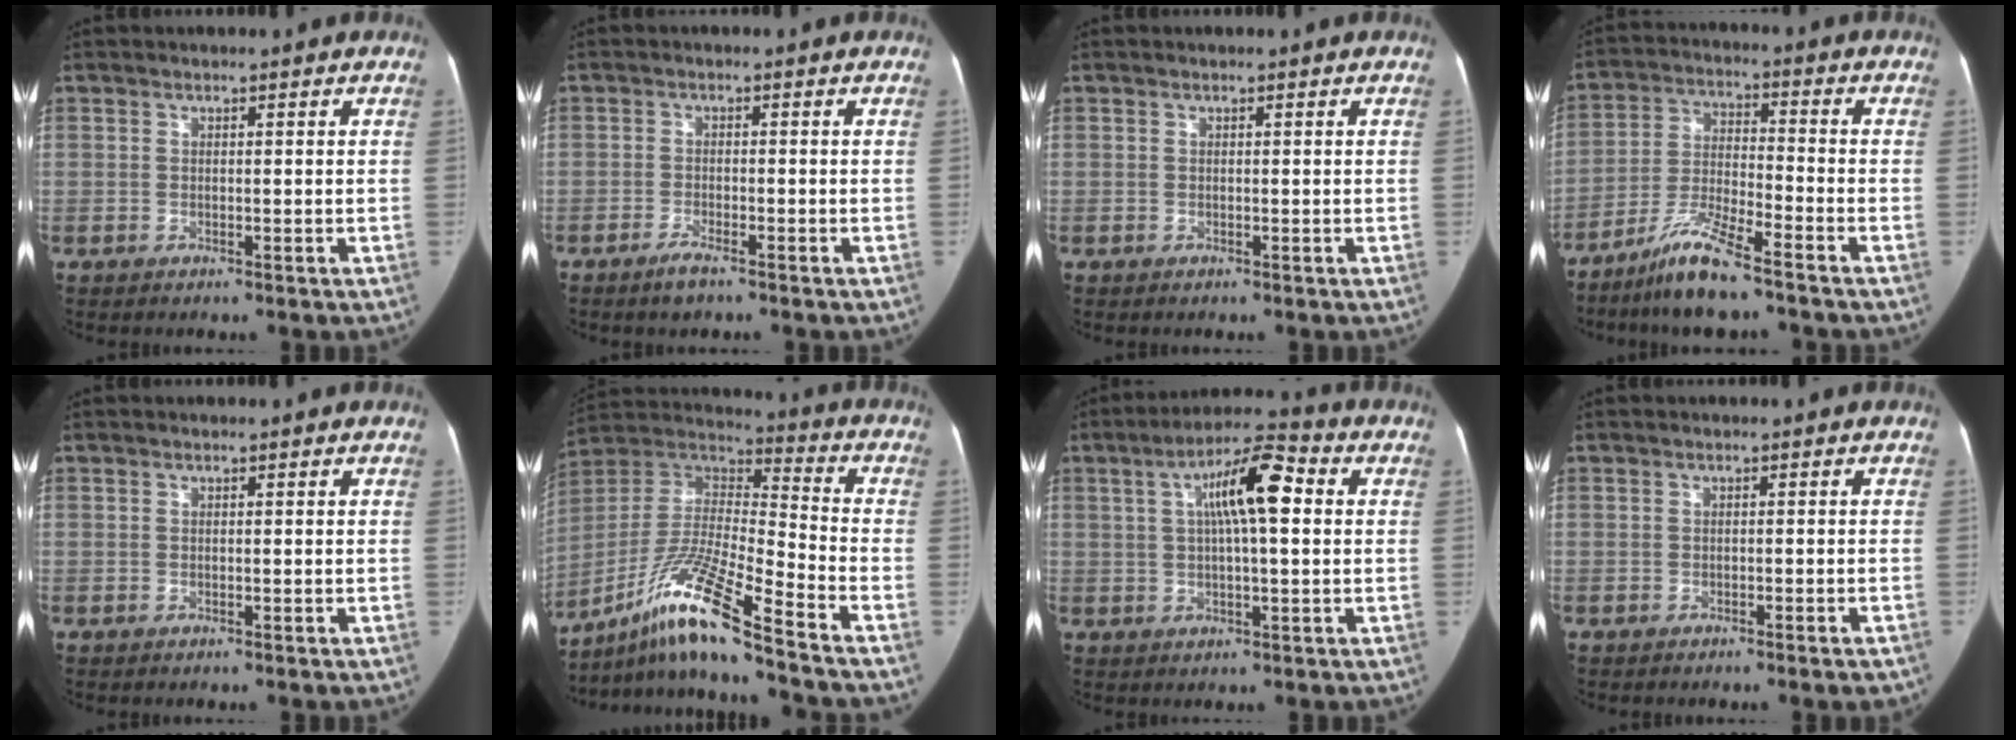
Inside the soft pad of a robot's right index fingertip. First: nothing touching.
{"total": 1.8, "force": [-1.5, 0.2, 1.1], "torque": [-0.029, -0.003, -0.025]}
{"total": 0.0}
{"total": 9.1, "force": [-7.0, 0.5, 5.8], "torque": [-0.121, -0.022, -0.134]}
{"total": 0.0}
{"total": 17.6, "force": [-12.7, -0.2, 12.2], "torque": [-0.264, -0.009, -0.233]}
{"total": 10.2, "force": [2.1, 2.0, 9.7], "torque": [-0.169, 0.031, 0.030]}
{"total": 2.0, "force": [-1.6, 0.2, 1.2], "torque": [-0.011, -0.003, -0.019]}